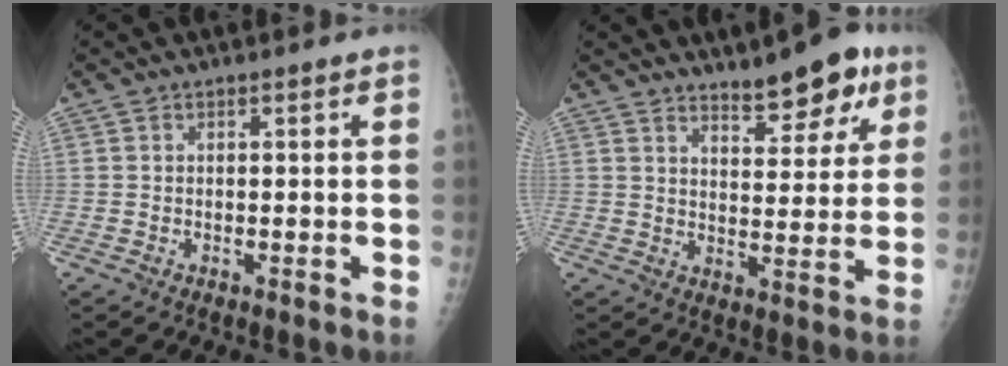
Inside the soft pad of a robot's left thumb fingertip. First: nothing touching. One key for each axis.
{"total": 9.9, "fx": 6.8, "fy": 3.7, "fz": 6.3, "tx": -0.057, "ty": -0.037, "tz": 0.100}